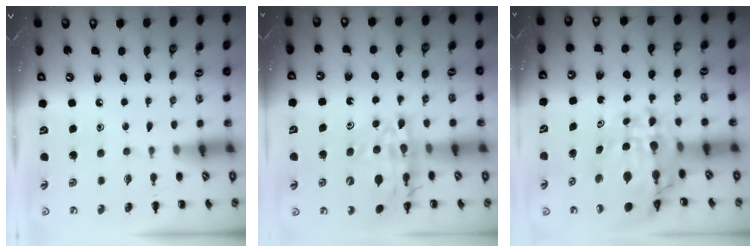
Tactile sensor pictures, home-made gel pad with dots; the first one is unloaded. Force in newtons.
{"total": 16.8, "press": 16.3, "slide": 4.0}
{"total": 12.9, "press": 12.1, "slide": 4.3}